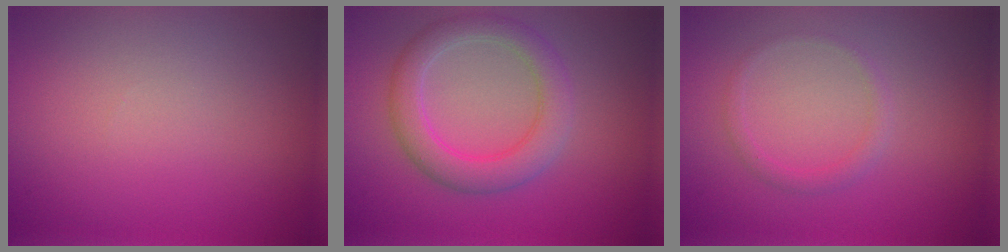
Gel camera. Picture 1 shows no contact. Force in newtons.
{"total": 4.2, "press": 4.2, "slide": 0.3}
{"total": 1.2, "press": 1.2, "slide": 0.0}